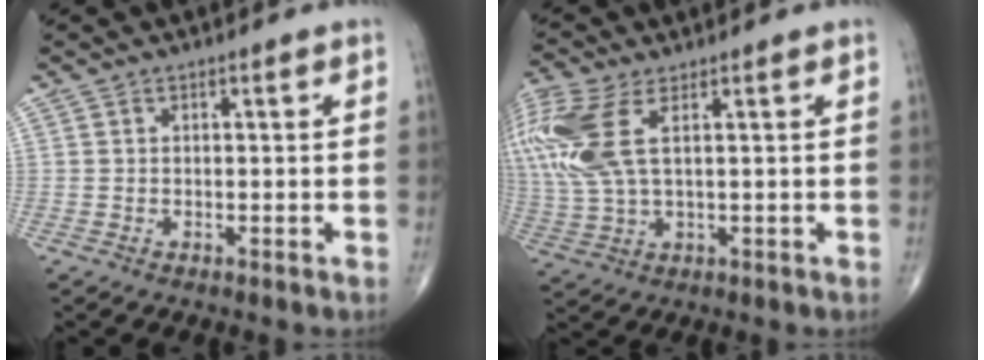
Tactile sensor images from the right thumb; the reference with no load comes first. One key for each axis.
{"total": 14.4, "fx": 4.6, "fy": 6.4, "fz": 12.0, "tx": -0.316, "ty": 0.002, "tz": 0.094}